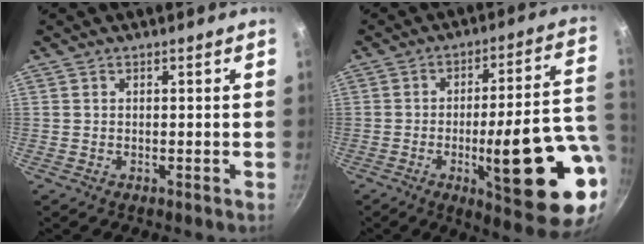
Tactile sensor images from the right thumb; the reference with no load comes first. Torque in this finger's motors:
{"motor_torque": [2.06, 2.95, 2.27, -0.41, 0.50]}